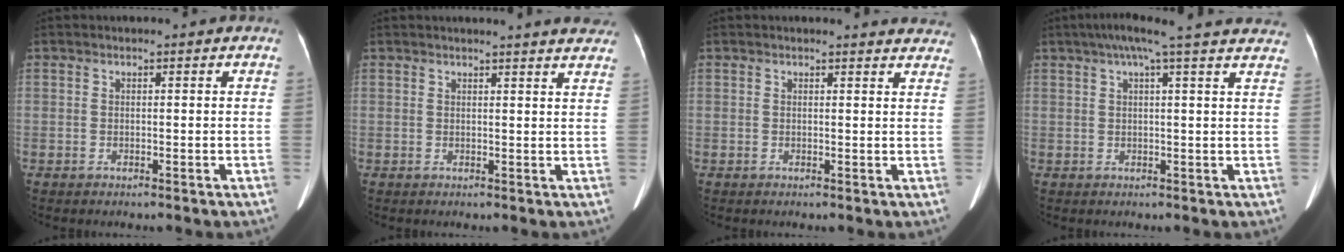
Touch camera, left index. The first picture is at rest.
{"total": 9.2, "force": [8.6, 0.2, 3.1], "torque": [-0.033, -0.011, 0.075]}
{"total": 7.3, "force": [7.2, 1.3, 0.9], "torque": [0.015, -0.014, 0.044]}
{"total": 18.0, "force": [15.4, 0.3, 9.3], "torque": [-0.144, 0.030, 0.186]}